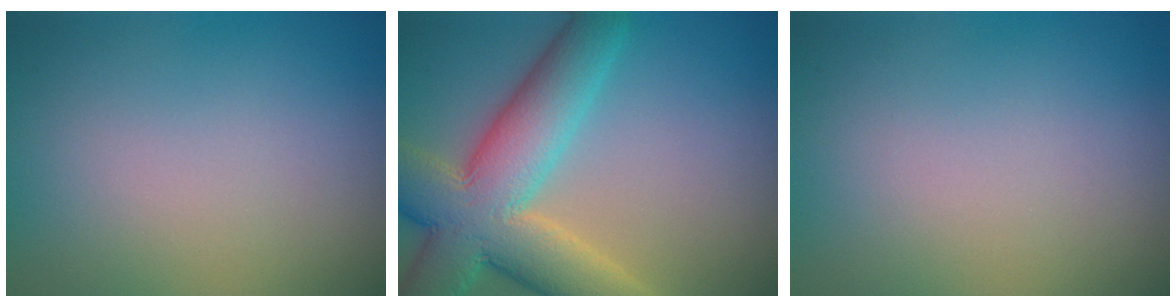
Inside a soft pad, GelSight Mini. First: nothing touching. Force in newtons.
{"total": 10.7, "press": 10.7, "slide": 0.7}
{"total": 0.0}